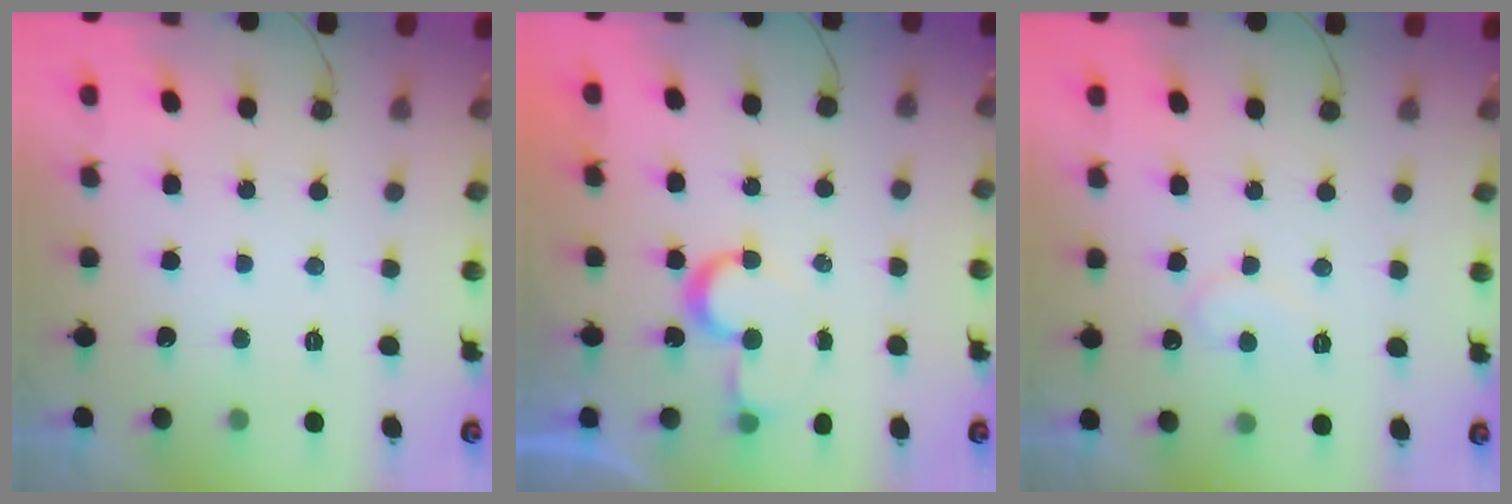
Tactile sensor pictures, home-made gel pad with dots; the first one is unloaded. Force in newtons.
{"total": 5.7, "press": 5.7, "slide": 0.4}
{"total": 6.3, "press": 6.3, "slide": 0.4}